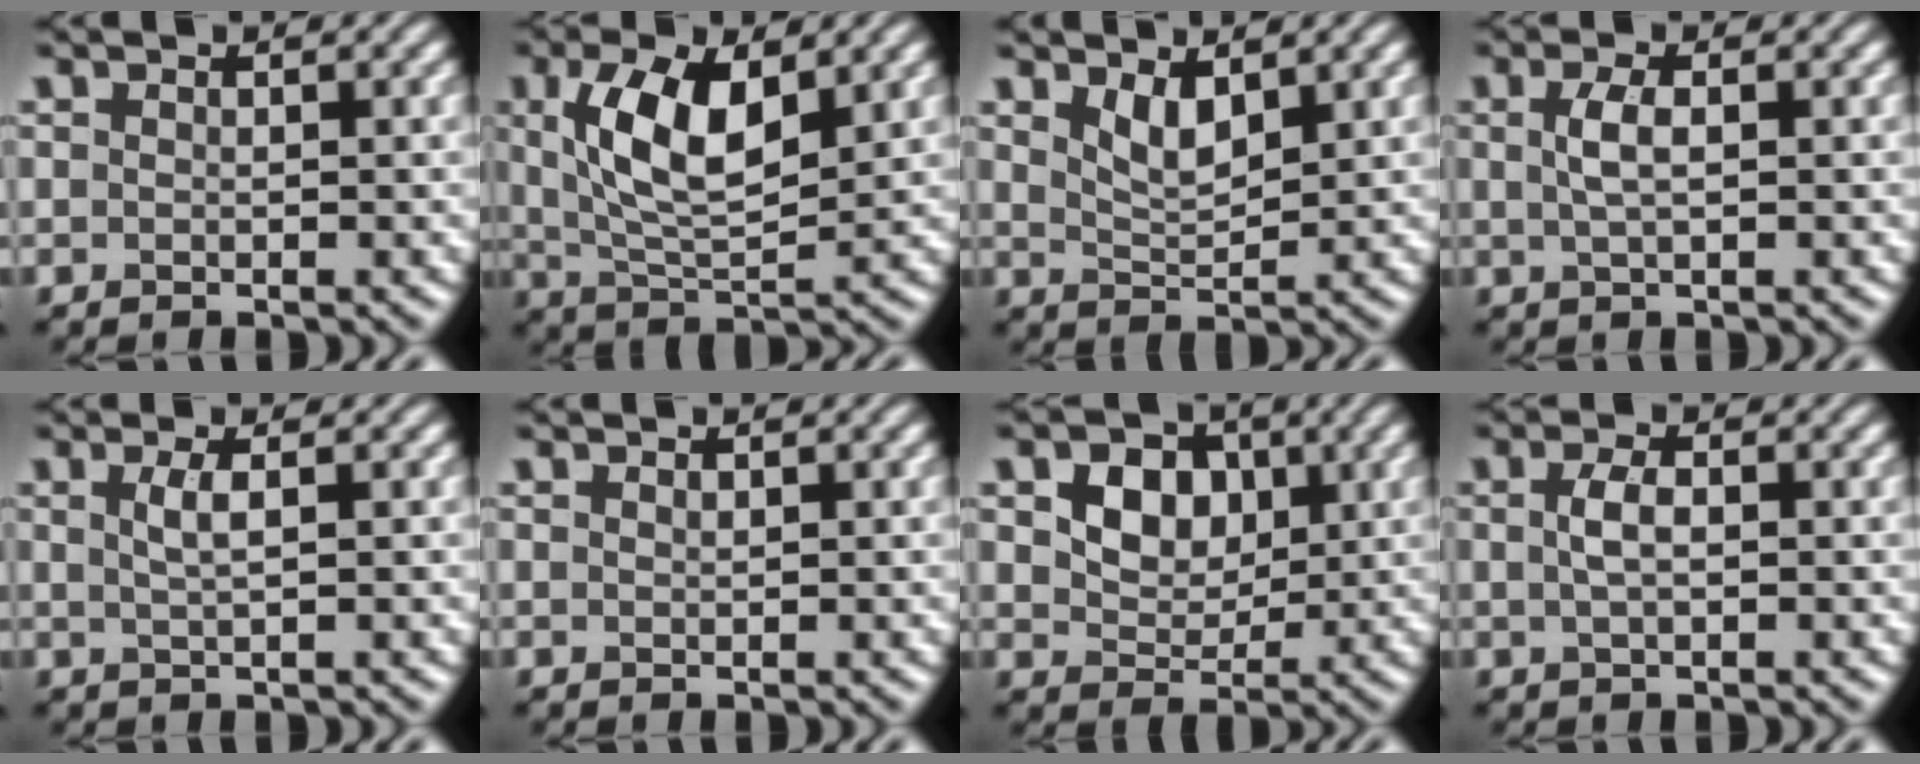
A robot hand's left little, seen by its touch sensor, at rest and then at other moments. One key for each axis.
{"total": 6.9, "fx": 2.0, "fy": 2.9, "fz": 5.9, "tx": -0.119, "ty": 0.003, "tz": 0.039}
{"total": 2.4, "fx": 1.5, "fy": 0.9, "fz": 1.6, "tx": -0.035, "ty": -0.008, "tz": 0.034}
{"total": 2.0, "fx": 0.3, "fy": 0.7, "fz": 1.8, "tx": -0.041, "ty": 0.006, "tz": 0.005}
{"total": 1.7, "fx": 0.4, "fy": 0.5, "fz": 1.6, "tx": -0.030, "ty": 0.002, "tz": 0.006}
{"total": 0.0}
{"total": 5.8, "fx": 2.1, "fy": 4.3, "fz": 3.3, "tx": -0.077, "ty": 0.000, "tz": 0.036}
{"total": 1.7, "fx": 0.1, "fy": 0.7, "fz": 1.6, "tx": -0.037, "ty": 0.004, "tz": 0.000}